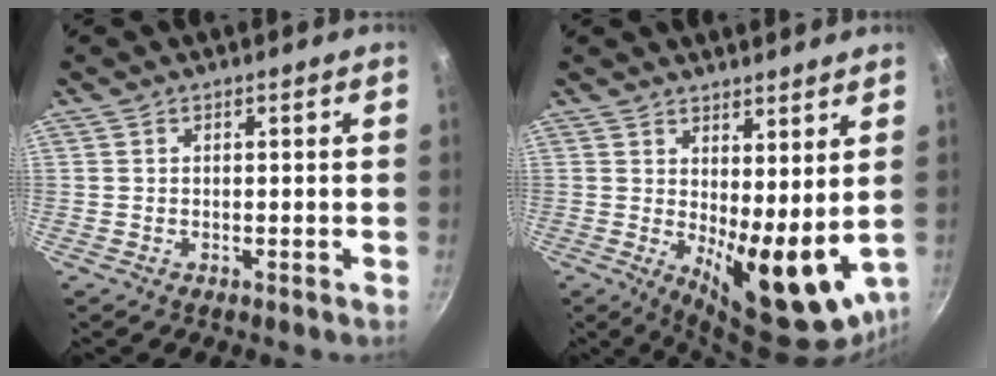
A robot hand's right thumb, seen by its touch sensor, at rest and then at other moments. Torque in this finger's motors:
{"motor_torque": [2.07, 1.89, 1.46, -0.42, 0.35]}